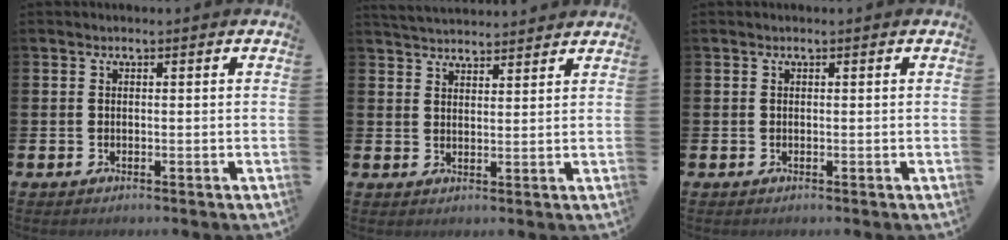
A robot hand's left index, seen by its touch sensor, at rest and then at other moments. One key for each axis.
{"total": 4.0, "fx": 4.0, "fy": 0.5, "fz": 0.1, "tx": -0.010, "ty": -0.020, "tz": 0.073}
{"total": 0.0}